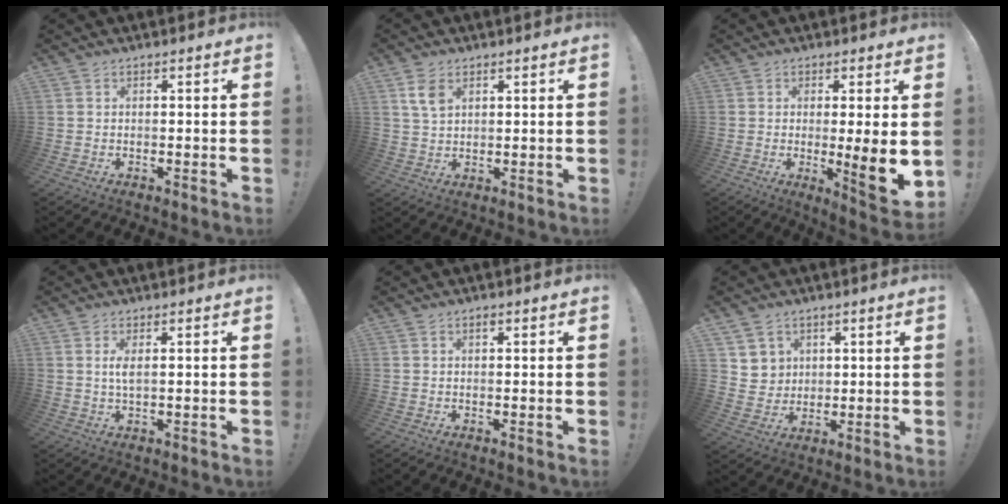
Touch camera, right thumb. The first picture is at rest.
{"total": 5.5, "force": [2.6, 3.6, 3.3], "torque": [-0.051, -0.007, 0.050]}
{"total": 10.3, "force": [-0.6, 0.8, 10.2], "torque": [-0.130, -0.020, -0.007]}
{"total": 2.5, "force": [0.7, 0.7, 2.3], "torque": [-0.048, 0.001, 0.011]}
{"total": 1.0, "force": [0.6, 0.5, 0.5], "torque": [-0.004, -0.001, 0.010]}
{"total": 5.8, "force": [2.9, 5.0, 0.6], "torque": [-0.012, -0.024, 0.058]}